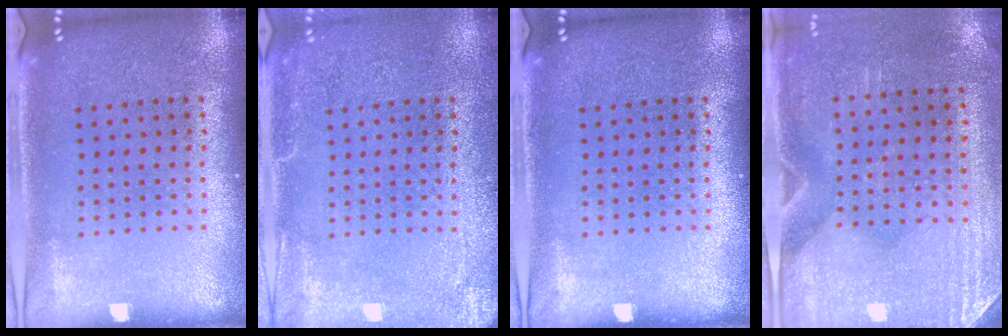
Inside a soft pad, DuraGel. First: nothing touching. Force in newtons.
{"total": 2.8, "press": 2.8, "slide": 0.3}
{"total": 0.0}
{"total": 2.9, "press": 2.5, "slide": 1.5}